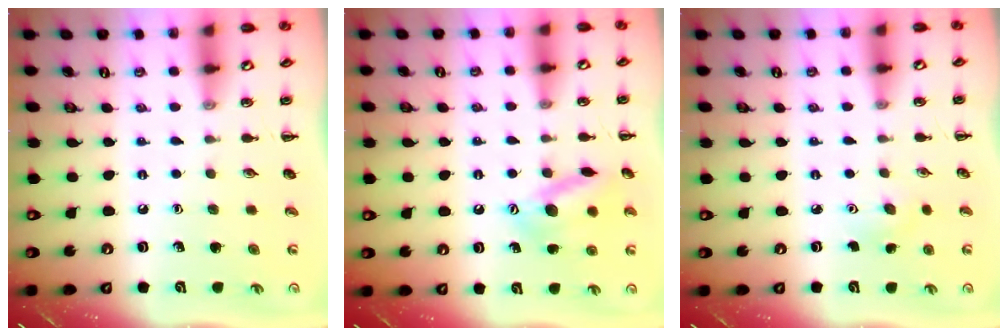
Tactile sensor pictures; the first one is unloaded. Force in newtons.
{"total": 14.1, "press": 14.0, "slide": 1.0}
{"total": 3.2, "press": 3.1, "slide": 0.7}